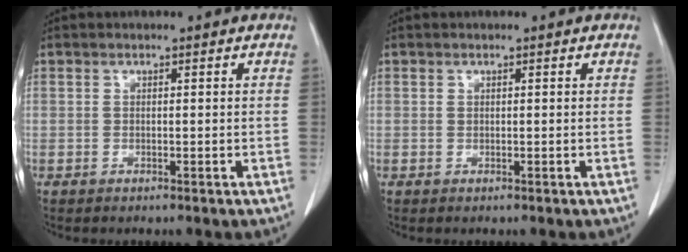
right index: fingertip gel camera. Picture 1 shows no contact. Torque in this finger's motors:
{"motor_torque": [0.00, 0.03, 0.00, -0.01]}